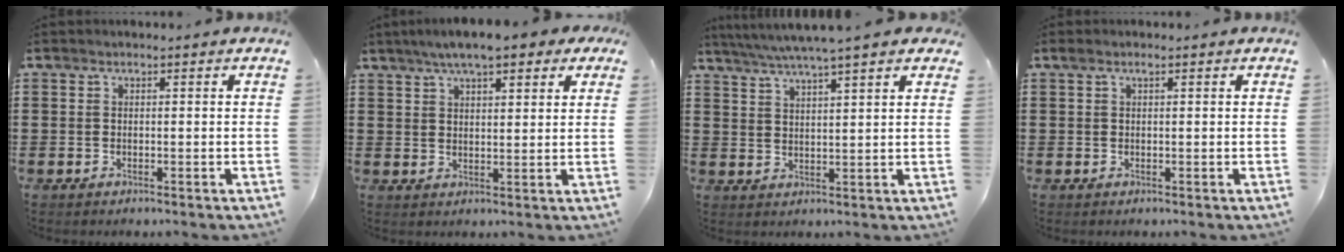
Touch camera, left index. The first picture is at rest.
{"total": 6.2, "force": [4.7, 1.5, 3.8], "torque": [-0.085, 0.004, 0.084]}
{"total": 5.1, "force": [4.3, 0.0, 2.7], "torque": [-0.064, -0.013, 0.074]}
{"total": 0.8, "force": [0.3, 0.2, 0.7], "torque": [-0.013, 0.002, 0.005]}